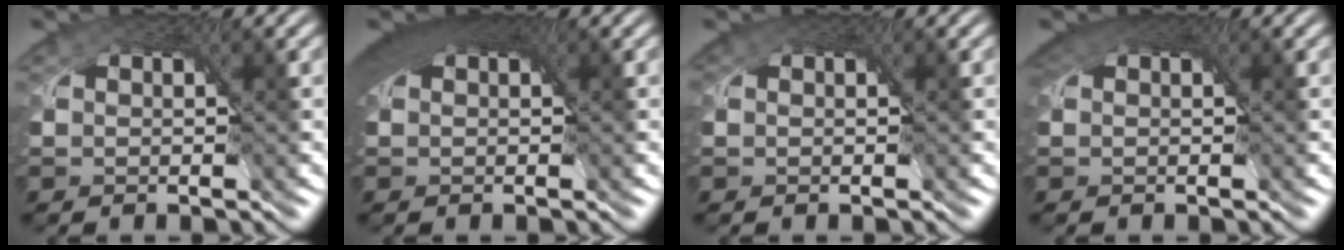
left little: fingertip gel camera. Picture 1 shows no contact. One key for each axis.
{"total": 6.0, "fx": 2.8, "fy": 2.8, "fz": 4.5, "tx": -0.075, "ty": 0.014, "tz": 0.032}
{"total": 1.3, "fx": 0.6, "fy": 0.9, "fz": 0.7, "tx": -0.014, "ty": 0.003, "tz": 0.007}
{"total": 3.8, "fx": 2.0, "fy": 2.1, "fz": 2.5, "tx": -0.043, "ty": 0.010, "tz": 0.023}